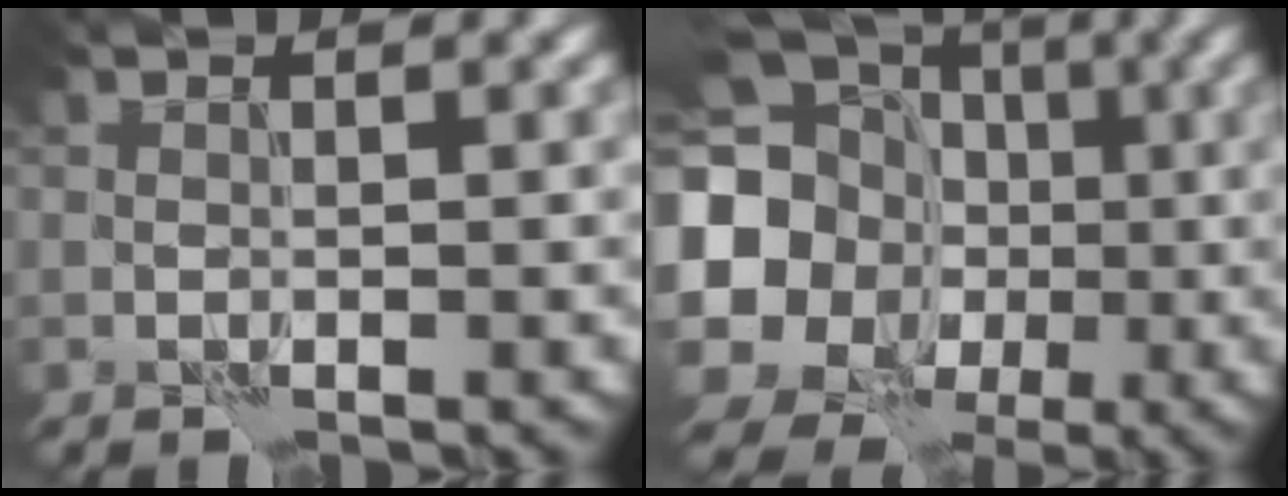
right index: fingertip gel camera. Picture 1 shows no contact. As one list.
[{"total": 18.8, "force": [0.6, 17.5, 6.9], "torque": [-0.182, 0.008, -0.030]}]